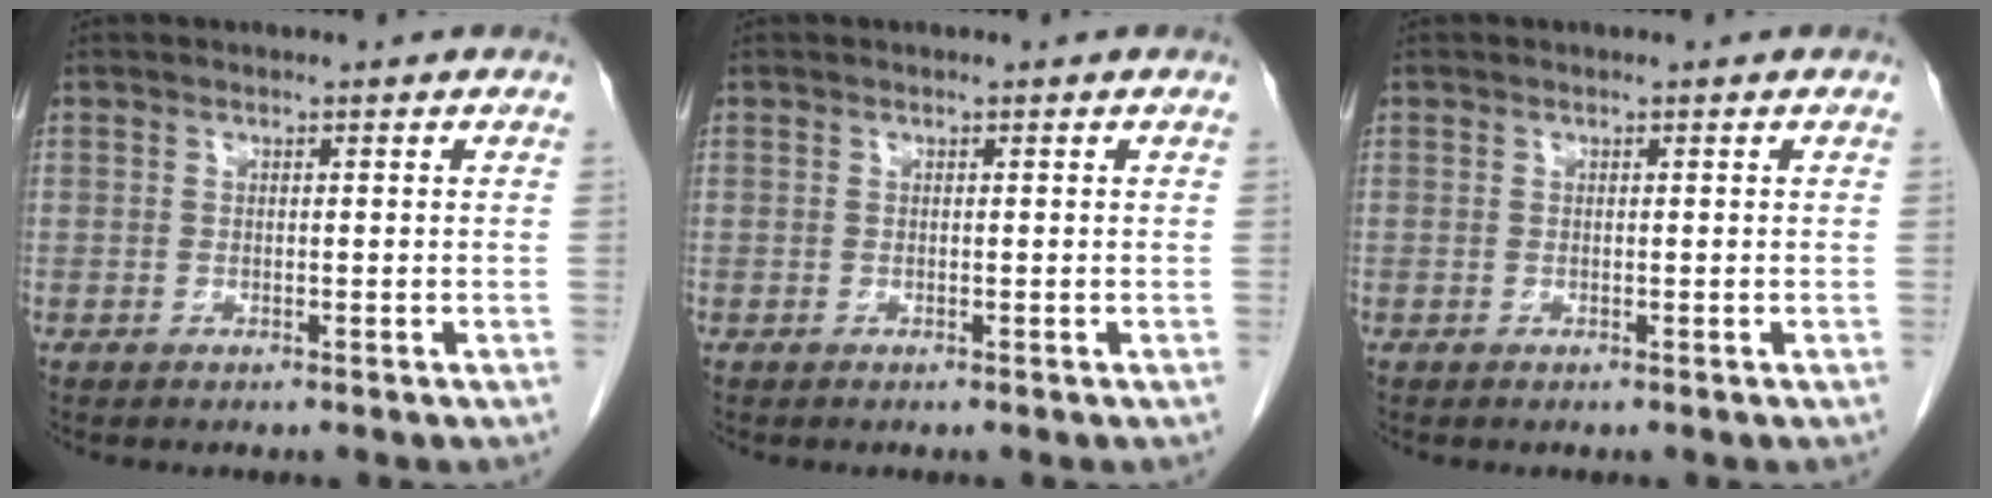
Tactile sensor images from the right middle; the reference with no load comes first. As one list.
[{"total": 0.0}, {"total": 0.0}]